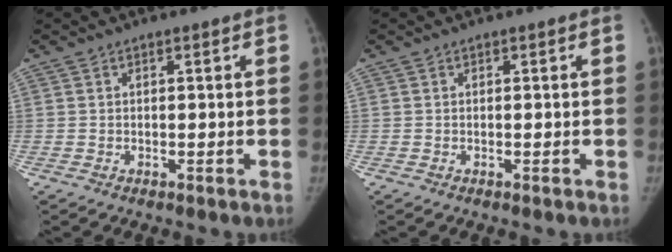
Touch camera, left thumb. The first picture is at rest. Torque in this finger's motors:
{"motor_torque": [0.04, 0.04, 0.25, -0.24, 0.02]}